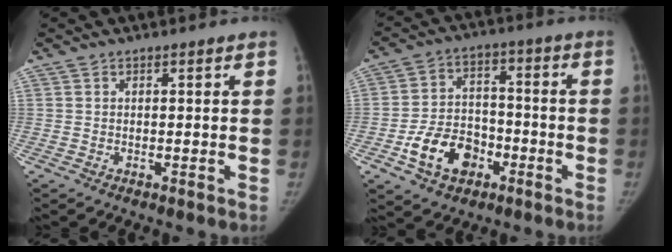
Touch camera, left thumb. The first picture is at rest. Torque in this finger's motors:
{"motor_torque": [-0.33, 0.44, 0.22, 0.16, 0.04]}